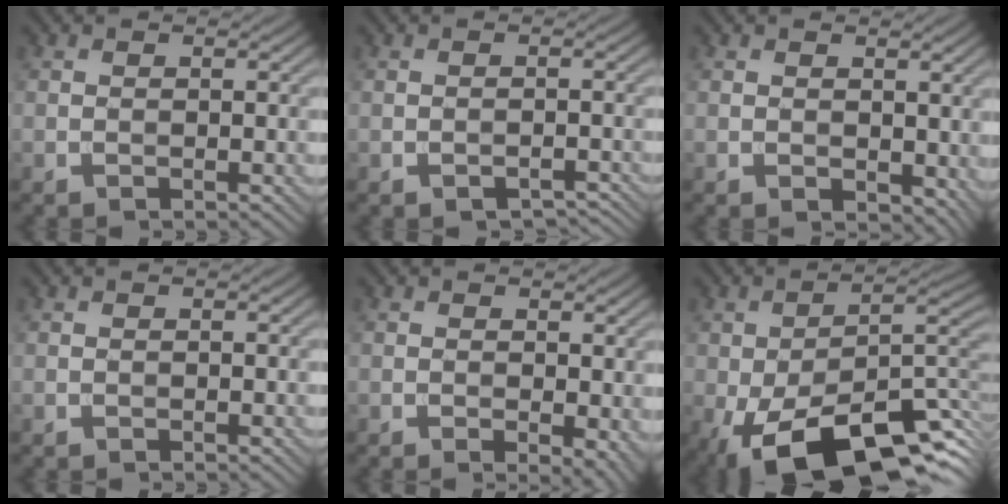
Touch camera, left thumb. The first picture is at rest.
{"total": 1.7, "force": [-1.3, 0.8, 0.9], "torque": [-0.013, 0.000, -0.014]}
{"total": 2.4, "force": [0.8, 1.6, 1.6], "torque": [-0.030, -0.008, 0.020]}
{"total": 0.0}
{"total": 3.1, "force": [-0.4, 1.4, 2.8], "torque": [-0.035, -0.006, -0.004]}
{"total": 19.0, "force": [-9.5, 8.6, 14.1], "torque": [-0.221, -0.031, -0.149]}